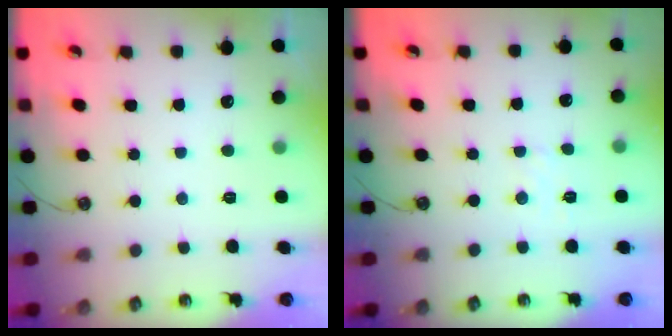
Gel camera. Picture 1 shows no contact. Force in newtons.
{"total": 3.4, "press": 3.3, "slide": 0.5}